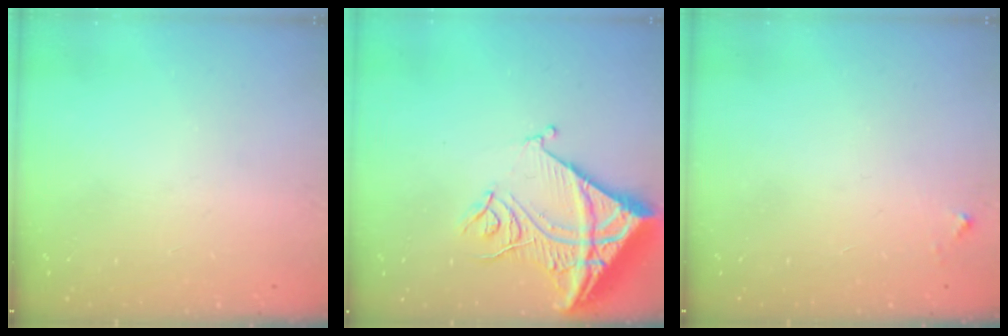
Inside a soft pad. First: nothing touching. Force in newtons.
{"total": 16.8, "press": 16.6, "slide": 2.1}
{"total": 2.8, "press": 2.8, "slide": 0.2}